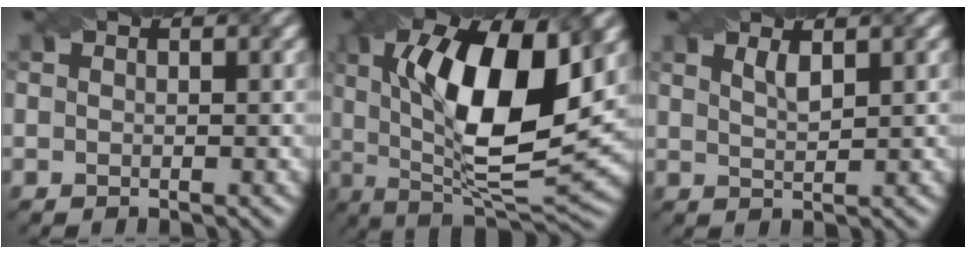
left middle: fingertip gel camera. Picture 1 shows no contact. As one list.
[{"total": 13.7, "force": [2.6, 4.8, 12.6], "torque": [-0.196, 0.001, 0.040]}, {"total": 1.7, "force": [1.1, 0.5, 1.2], "torque": [-0.021, 0.000, 0.021]}]